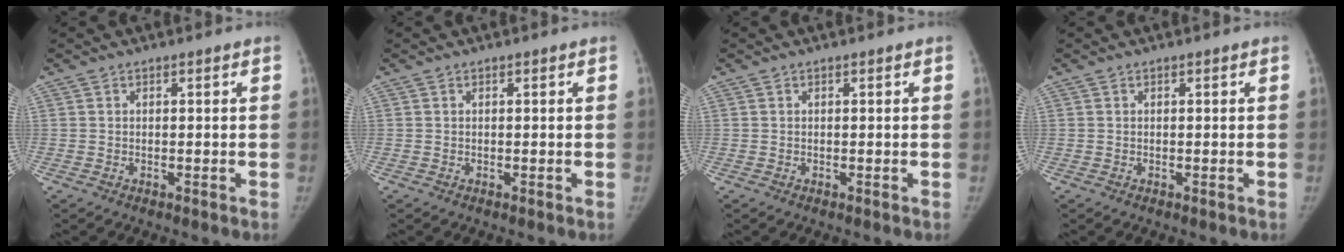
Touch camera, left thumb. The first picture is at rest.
{"total": 0.0}
{"total": 0.0}
{"total": 0.0}